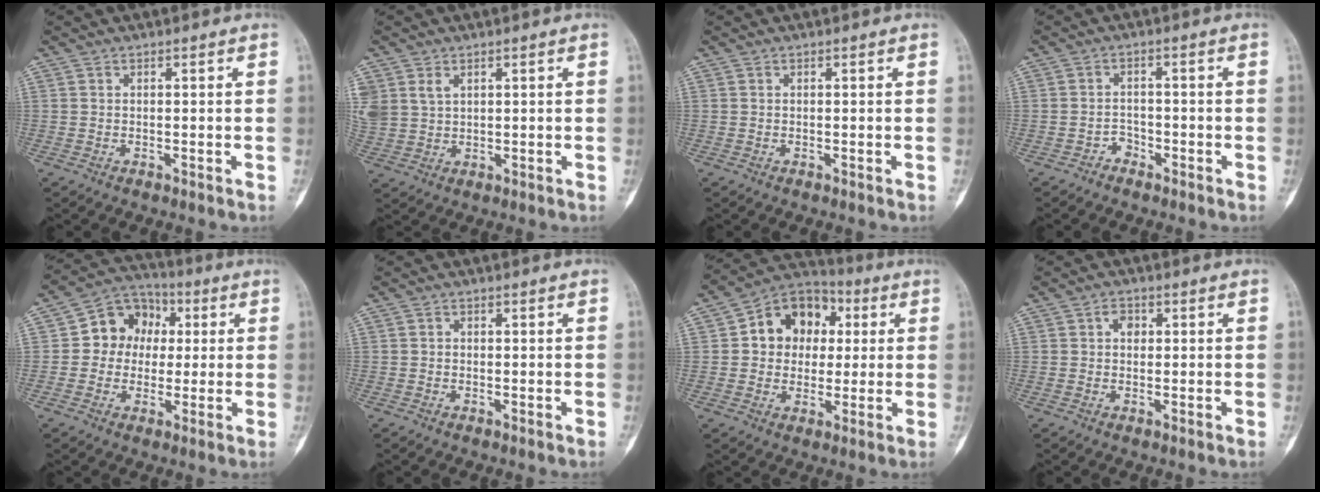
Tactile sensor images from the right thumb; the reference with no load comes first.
{"total": 7.0, "force": [2.9, 5.2, 3.7], "torque": [-0.088, 0.002, 0.072]}
{"total": 0.0}
{"total": 2.1, "force": [-1.5, 1.4, 0.3], "torque": [0.002, 0.012, -0.031]}
{"total": 10.5, "force": [1.1, 9.0, 5.2], "torque": [-0.040, 0.019, 0.005]}
{"total": 0.8, "force": [-0.3, 0.8, 0.0], "torque": [0.010, 0.004, -0.009]}
{"total": 13.0, "force": [2.2, 10.7, 7.1], "torque": [-0.058, 0.016, 0.025]}
{"total": 2.3, "force": [0.4, 1.8, 1.4], "torque": [-0.009, 0.004, 0.002]}